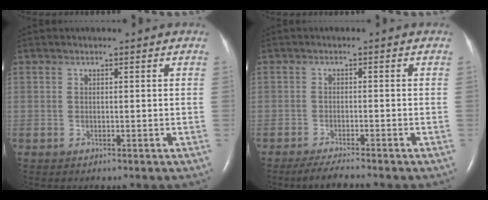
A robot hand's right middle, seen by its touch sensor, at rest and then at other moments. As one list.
[{"total": 3.2, "force": [-2.9, -0.2, 1.4], "torque": [-0.037, -0.016, -0.050]}]